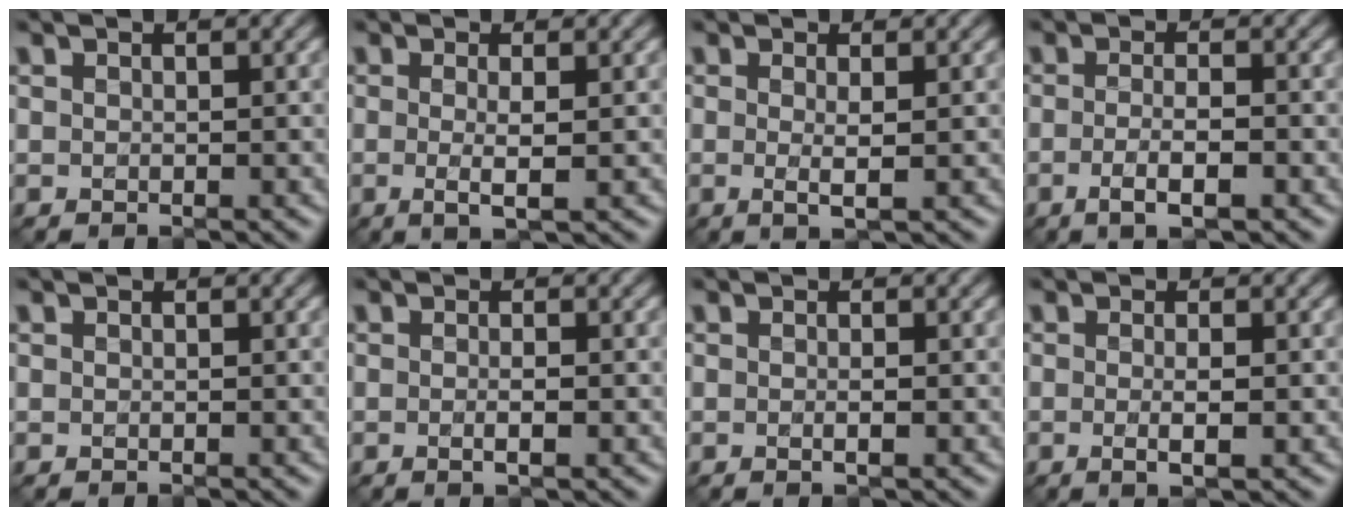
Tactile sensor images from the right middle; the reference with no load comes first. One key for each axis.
{"total": 2.7, "fx": -0.2, "fy": 0.5, "fz": 2.6, "tx": -0.047, "ty": -0.007, "tz": -0.003}
{"total": 2.0, "fx": 0.0, "fy": 0.3, "fz": 2.0, "tx": -0.037, "ty": -0.005, "tz": -0.002}
{"total": 3.1, "fx": -1.1, "fy": 0.8, "fz": 2.8, "tx": -0.051, "ty": -0.003, "tz": -0.019}
{"total": 0.0}
{"total": 1.6, "fx": -0.3, "fy": 0.4, "fz": 1.5, "tx": -0.019, "ty": -0.006, "tz": -0.005}
{"total": 1.0, "fx": -0.1, "fy": 0.2, "fz": 1.0, "tx": -0.015, "ty": -0.002, "tz": -0.003}
{"total": 2.3, "fx": -0.3, "fy": 0.5, "fz": 2.2, "tx": -0.036, "ty": -0.006, "tz": -0.005}